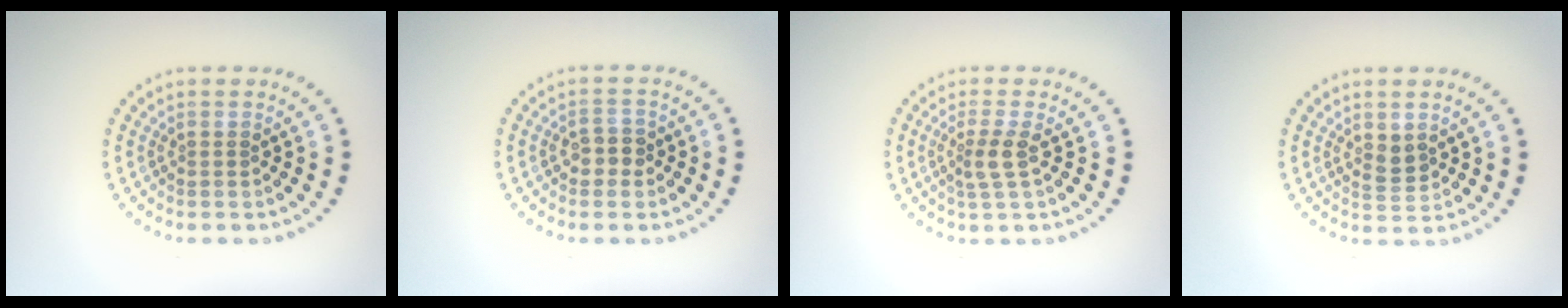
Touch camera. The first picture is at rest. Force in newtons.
{"total": 1.9, "press": 1.8, "slide": 0.6}
{"total": 2.1, "press": 1.6, "slide": 1.3}
{"total": 1.8, "press": 1.7, "slide": 0.7}